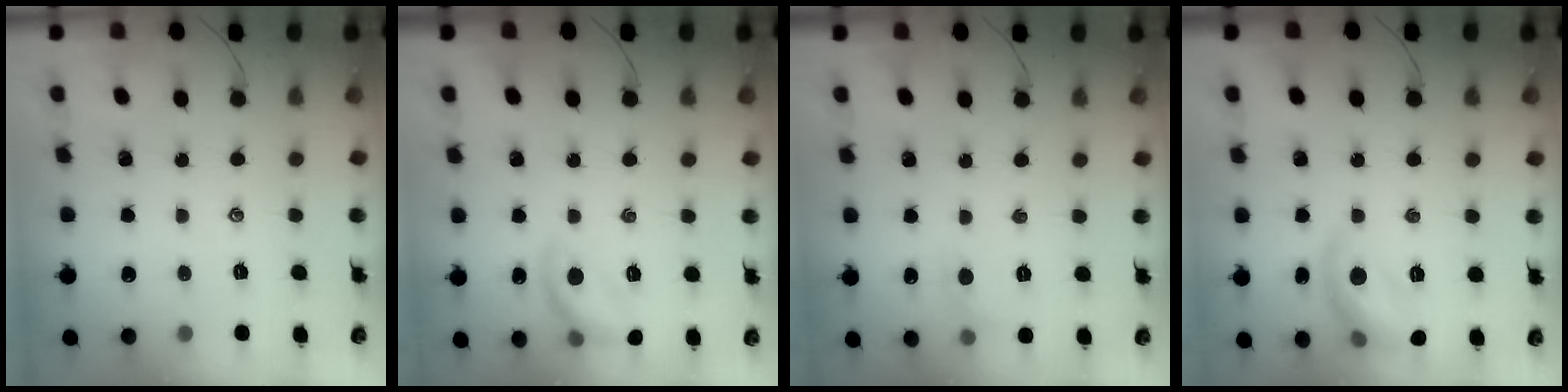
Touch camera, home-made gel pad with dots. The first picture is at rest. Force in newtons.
{"total": 11.6, "press": 11.5, "slide": 1.4}
{"total": 5.0, "press": 4.7, "slide": 1.6}
{"total": 11.2, "press": 11.2, "slide": 0.8}